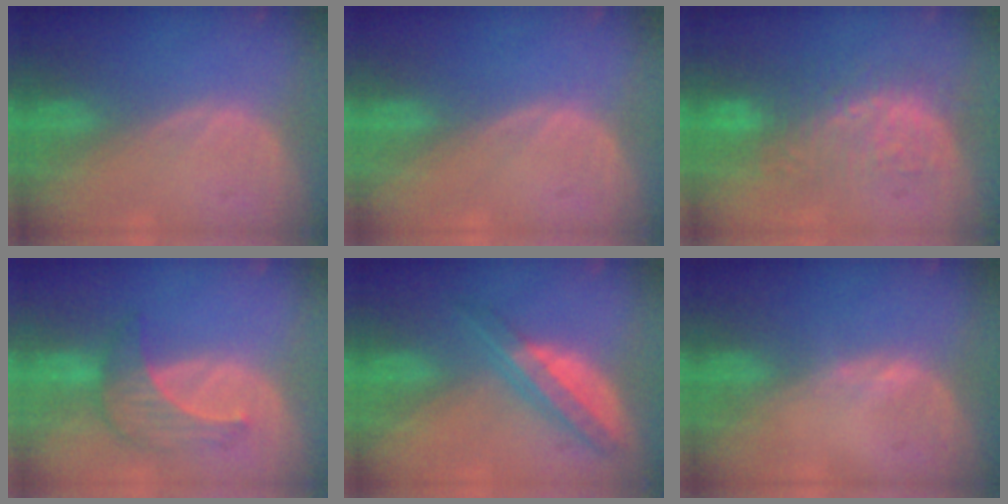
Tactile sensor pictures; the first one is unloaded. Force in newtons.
{"total": 0.0}
{"total": 8.9, "press": 8.8, "slide": 1.5}
{"total": 5.8, "press": 5.8, "slide": 0.6}
{"total": 6.6, "press": 5.8, "slide": 3.2}
{"total": 0.6, "press": 0.5, "slide": 0.4}